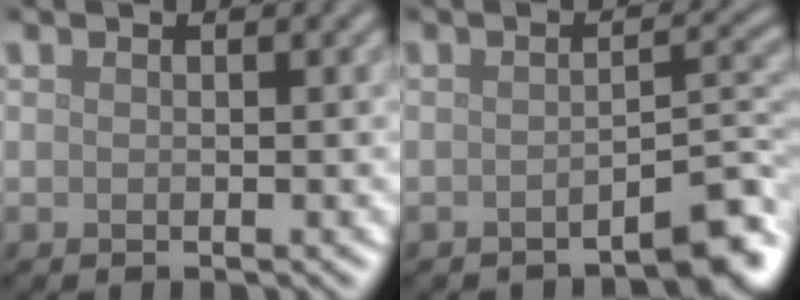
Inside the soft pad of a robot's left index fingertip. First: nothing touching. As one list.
[{"total": 3.5, "force": [-2.4, 0.6, 2.5], "torque": [-0.029, 0.014, -0.039]}]